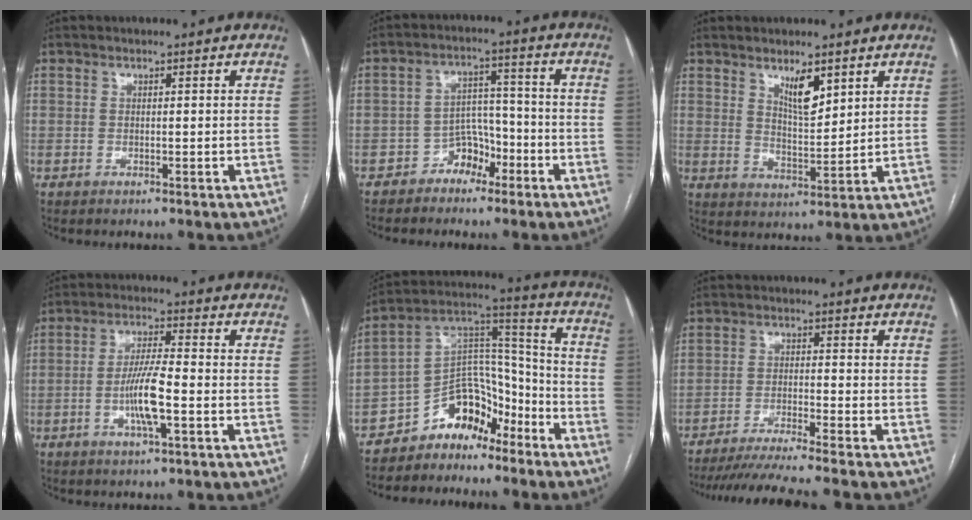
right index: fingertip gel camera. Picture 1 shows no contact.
{"total": 5.2, "force": [-3.4, 3.4, 1.9], "torque": [-0.022, 0.020, -0.056]}
{"total": 5.5, "force": [3.4, 1.5, 4.0], "torque": [-0.075, -0.008, 0.067]}
{"total": 7.6, "force": [-2.1, 0.8, 7.2], "torque": [-0.143, -0.001, -0.042]}
{"total": 11.0, "force": [-8.3, 5.6, 4.6], "torque": [-0.073, 0.050, -0.147]}
{"total": 11.6, "force": [-10.3, -1.7, 5.0], "torque": [-0.058, -0.023, -0.166]}